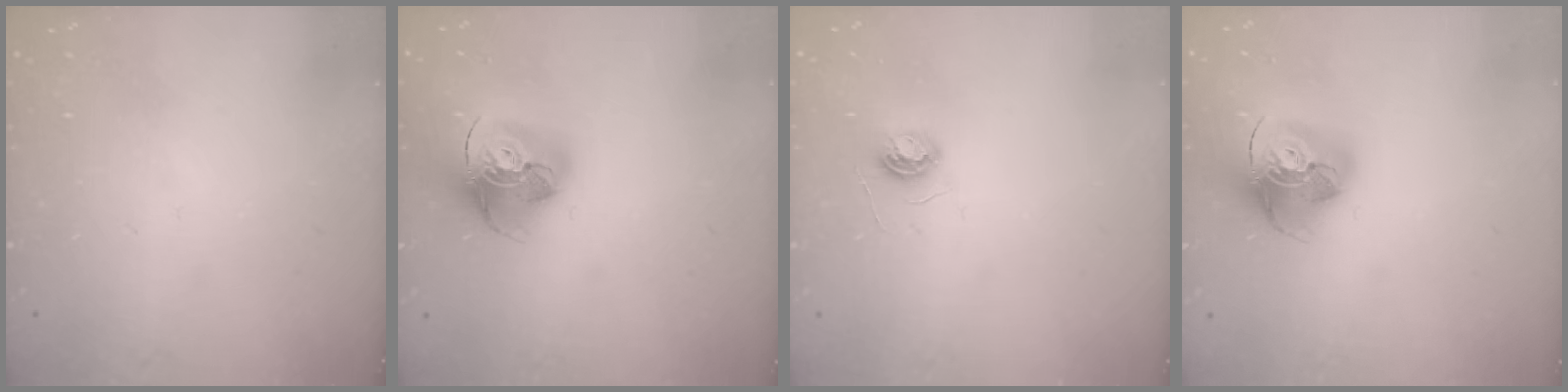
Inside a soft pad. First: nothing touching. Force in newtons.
{"total": 15.5, "press": 15.4, "slide": 1.7}
{"total": 5.2, "press": 5.2, "slide": 0.5}
{"total": 15.5, "press": 15.4, "slide": 1.7}